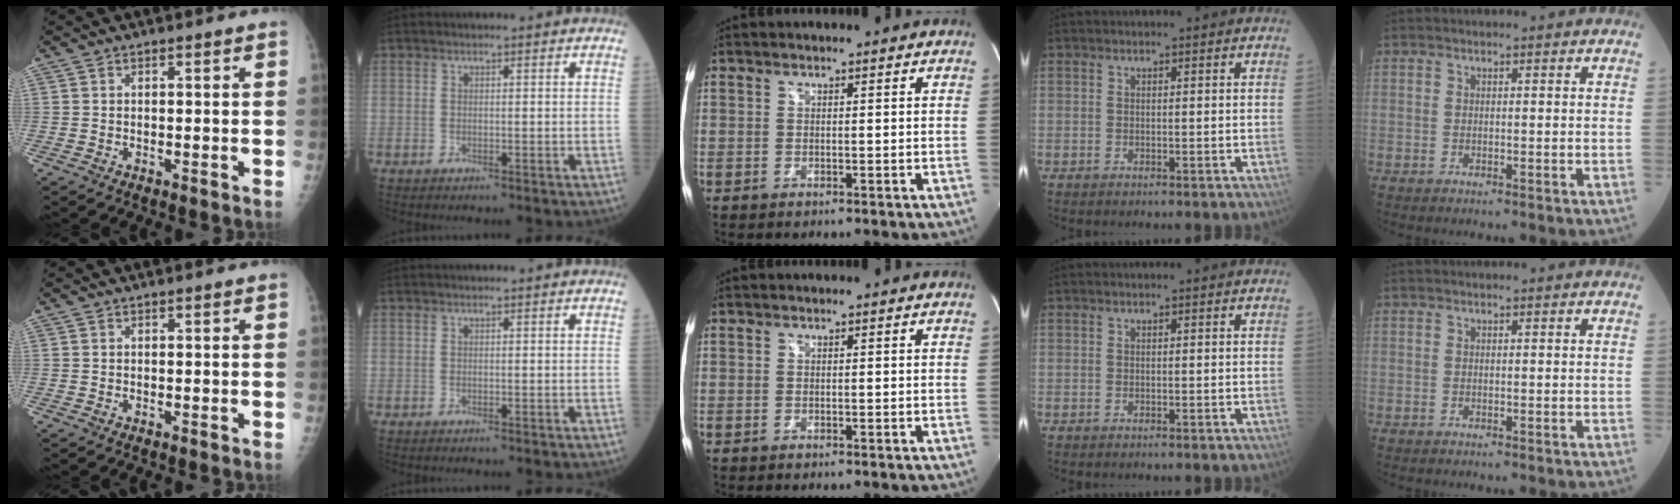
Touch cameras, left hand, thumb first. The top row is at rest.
{}